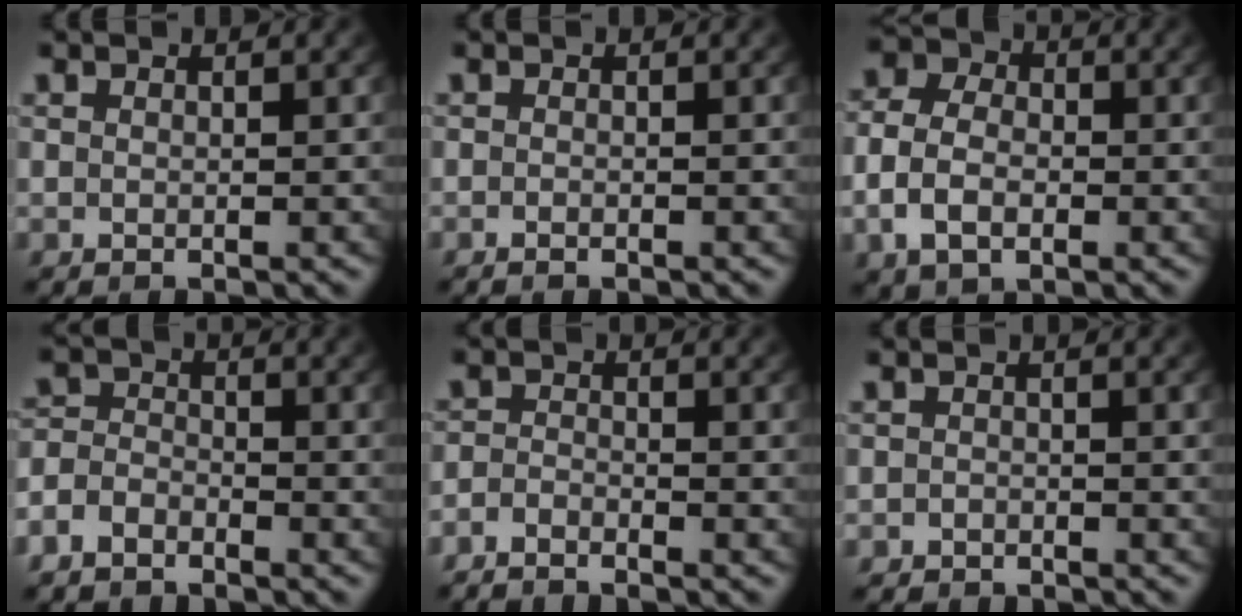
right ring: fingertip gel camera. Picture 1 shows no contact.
{"total": 0.7, "force": [-0.7, -0.1, 0.1], "torque": [-0.012, -0.008, -0.008]}
{"total": 5.4, "force": [-1.1, 4.3, 3.1], "torque": [-0.071, -0.016, -0.015]}
{"total": 4.2, "force": [-2.6, 3.1, 0.9], "torque": [-0.031, -0.025, -0.043]}
{"total": 2.6, "force": [-2.4, 0.9, 0.1], "torque": [-0.013, -0.017, -0.041]}
{"total": 1.7, "force": [-1.5, 0.5, -0.4], "torque": [0.002, -0.018, -0.018]}